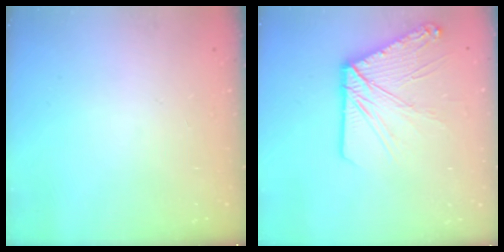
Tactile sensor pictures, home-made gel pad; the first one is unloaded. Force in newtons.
{"total": 14.4, "press": 14.3, "slide": 2.1}